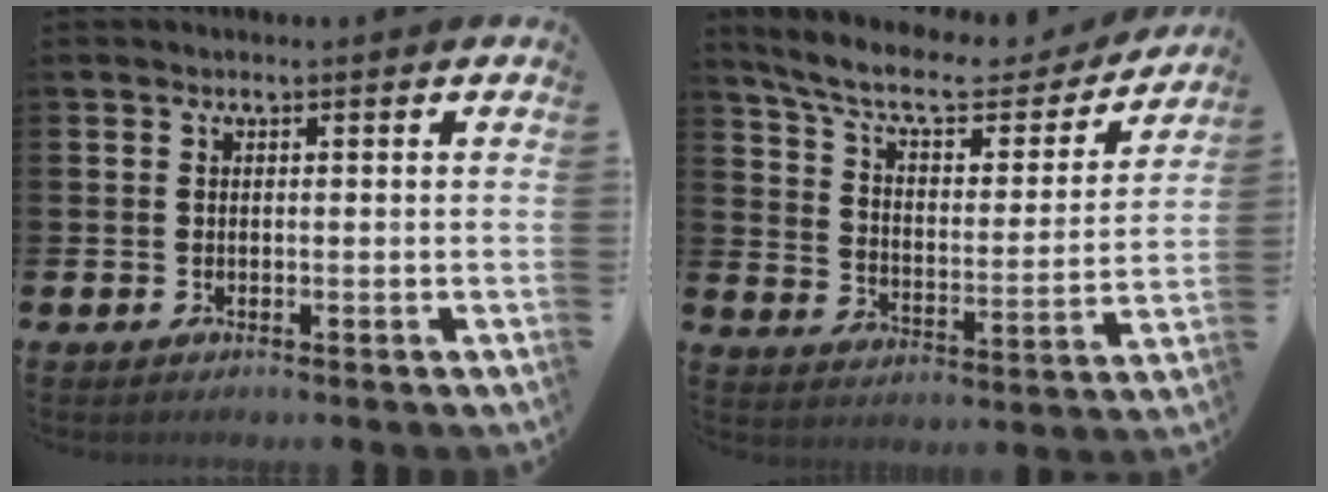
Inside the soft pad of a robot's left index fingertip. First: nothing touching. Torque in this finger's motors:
{"motor_torque": [1.04, -1.10, 0.30, 0.06]}